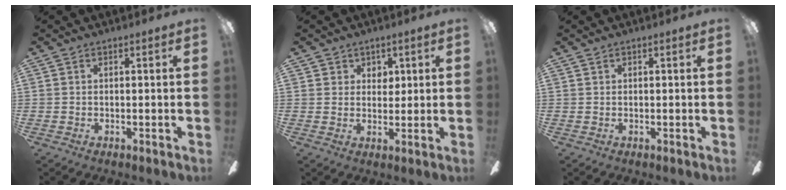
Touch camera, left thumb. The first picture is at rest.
{"total": 3.5, "force": [2.3, 2.6, 0.4], "torque": [0.005, -0.009, 0.035]}
{"total": 0.0}